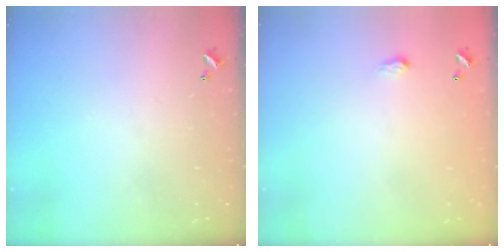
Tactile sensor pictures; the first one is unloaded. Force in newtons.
{"total": 1.3, "press": 1.3, "slide": 0.2}